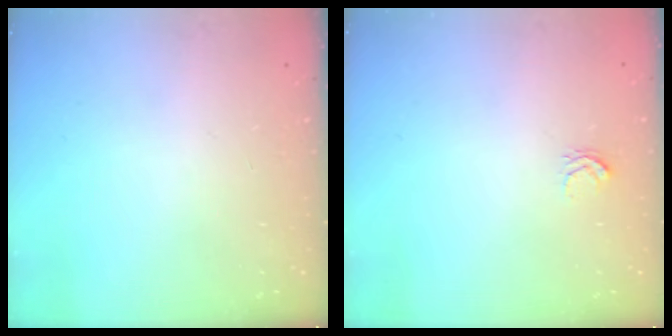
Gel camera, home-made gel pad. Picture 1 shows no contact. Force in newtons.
{"total": 2.6, "press": 2.6, "slide": 0.2}